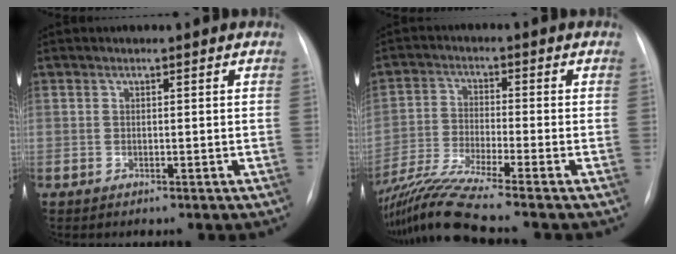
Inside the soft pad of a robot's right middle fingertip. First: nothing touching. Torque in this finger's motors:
{"motor_torque": [0.06, -0.07, 0.38, 0.18]}